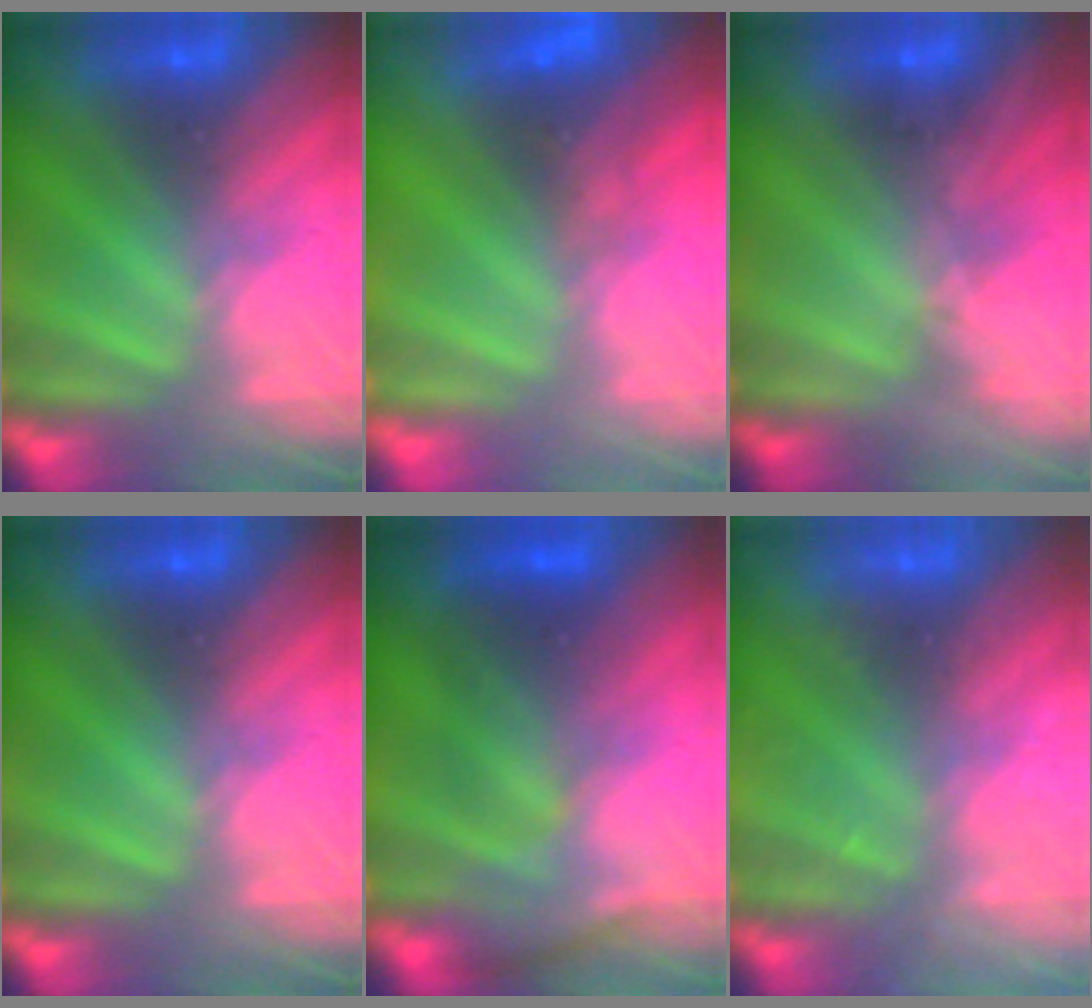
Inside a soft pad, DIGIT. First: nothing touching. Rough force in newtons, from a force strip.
{"total": 2.7}
{"total": 1.6}
{"total": 0.0}
{"total": 2.7}
{"total": 2.7}